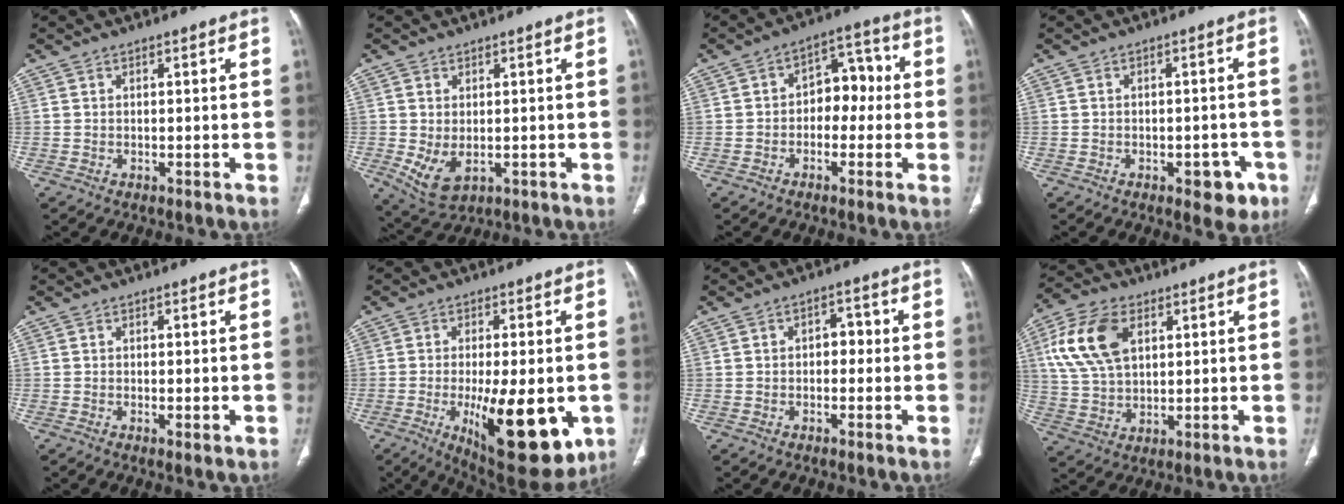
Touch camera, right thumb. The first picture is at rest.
{"total": 5.9, "force": [-0.9, 3.6, 4.5], "torque": [-0.088, -0.008, 0.001]}
{"total": 8.2, "force": [-0.6, 5.7, 5.9], "torque": [-0.047, 0.038, -0.021]}
{"total": 5.6, "force": [-2.7, 3.1, 3.9], "torque": [-0.022, 0.014, -0.028]}
{"total": 1.3, "force": [-0.3, 0.4, 1.2], "torque": [-0.025, -0.006, -0.004]}
{"total": 18.7, "force": [-5.0, 7.0, 16.6], "torque": [-0.214, -0.020, -0.054]}
{"total": 3.7, "force": [0.0, 2.5, 2.7], "torque": [-0.021, 0.015, -0.005]}
{"total": 14.0, "force": [4.7, 8.5, 10.0], "torque": [-0.195, -0.001, 0.094]}